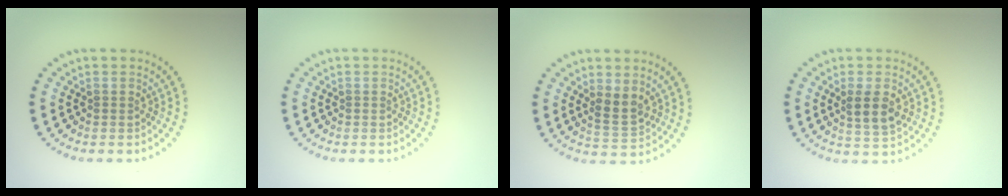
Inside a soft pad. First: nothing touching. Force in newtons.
{"total": 0.0}
{"total": 2.5, "press": 2.2, "slide": 1.1}
{"total": 2.8, "press": 2.6, "slide": 0.8}